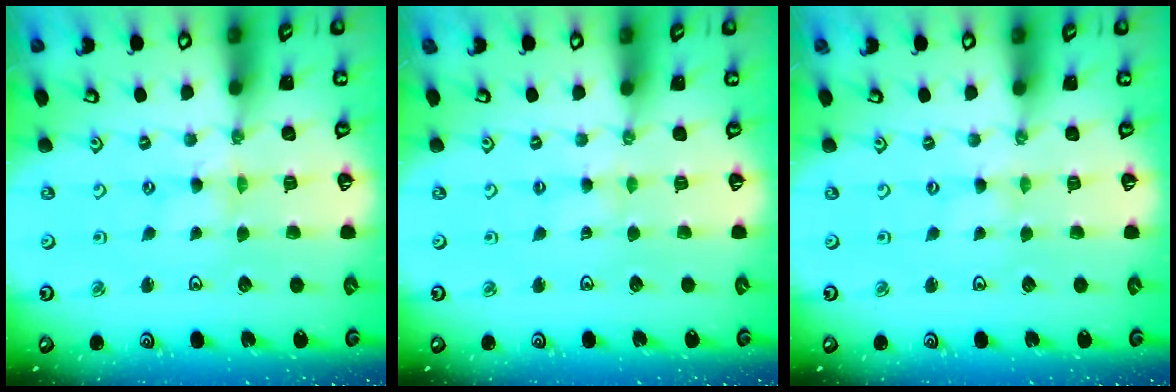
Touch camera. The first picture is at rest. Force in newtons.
{"total": 2.0, "press": 2.0, "slide": 0.4}
{"total": 0.0}